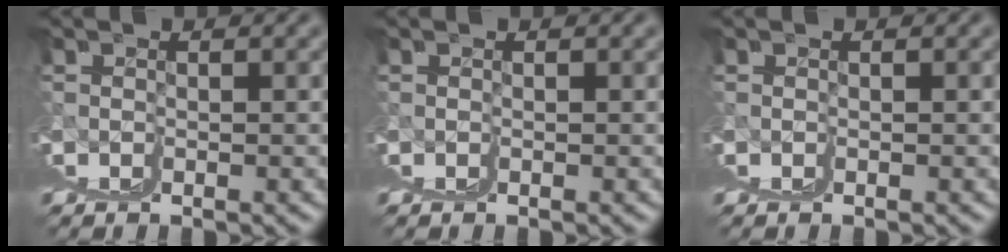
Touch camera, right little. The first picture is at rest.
{"total": 0.0}
{"total": 0.0}